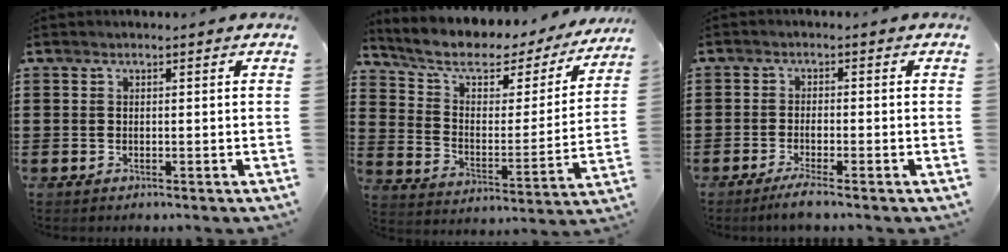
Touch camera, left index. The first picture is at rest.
{"total": 7.2, "force": [5.0, 3.5, 3.9], "torque": [-0.094, -0.031, 0.081]}
{"total": 2.5, "force": [-1.6, -0.1, 1.9], "torque": [-0.031, -0.002, -0.029]}